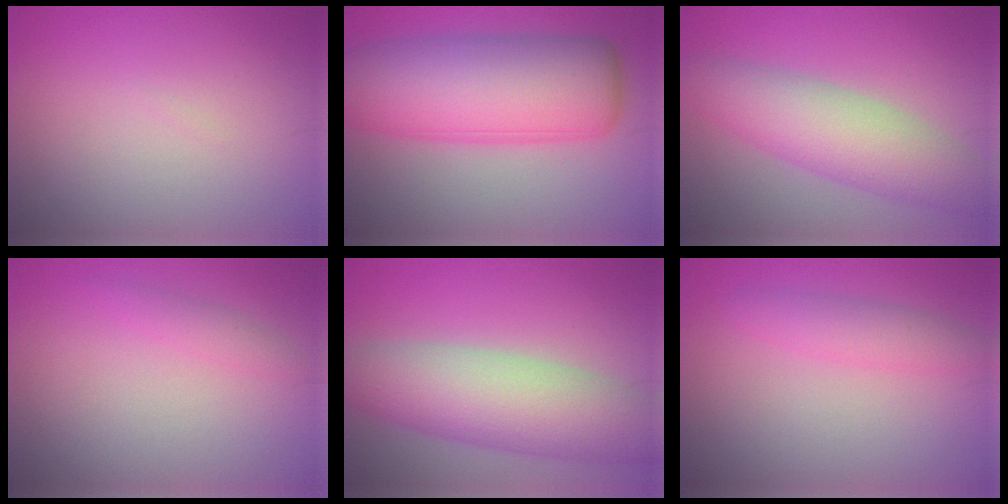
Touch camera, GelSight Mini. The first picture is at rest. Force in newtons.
{"total": 12.2, "press": 12.2, "slide": 0.3}
{"total": 6.8, "press": 6.8, "slide": 0.2}
{"total": 1.3, "press": 1.3, "slide": 0.1}
{"total": 8.9, "press": 8.9, "slide": 0.5}
{"total": 2.4, "press": 2.4, "slide": 0.1}